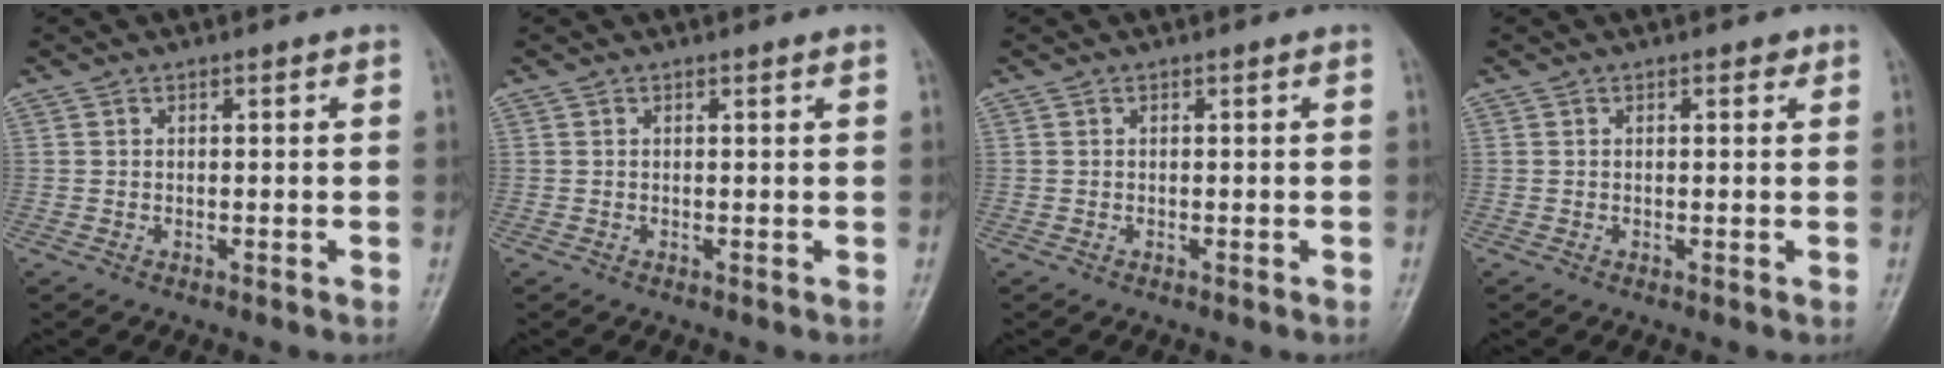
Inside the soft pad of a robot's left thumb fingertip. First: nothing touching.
{"total": 0.5, "force": [0.5, 0.0, 0.3], "torque": [-0.008, -0.001, 0.007]}
{"total": 0.0}
{"total": 1.2, "force": [0.6, 0.7, 0.7], "torque": [-0.003, -0.001, 0.004]}